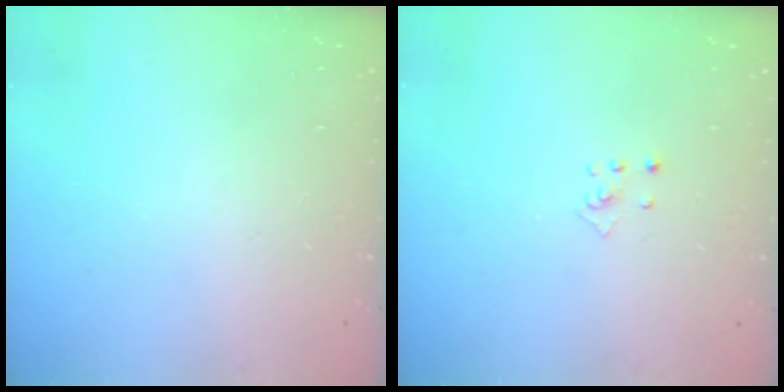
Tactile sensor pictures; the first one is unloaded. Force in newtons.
{"total": 2.9, "press": 2.9, "slide": 0.3}